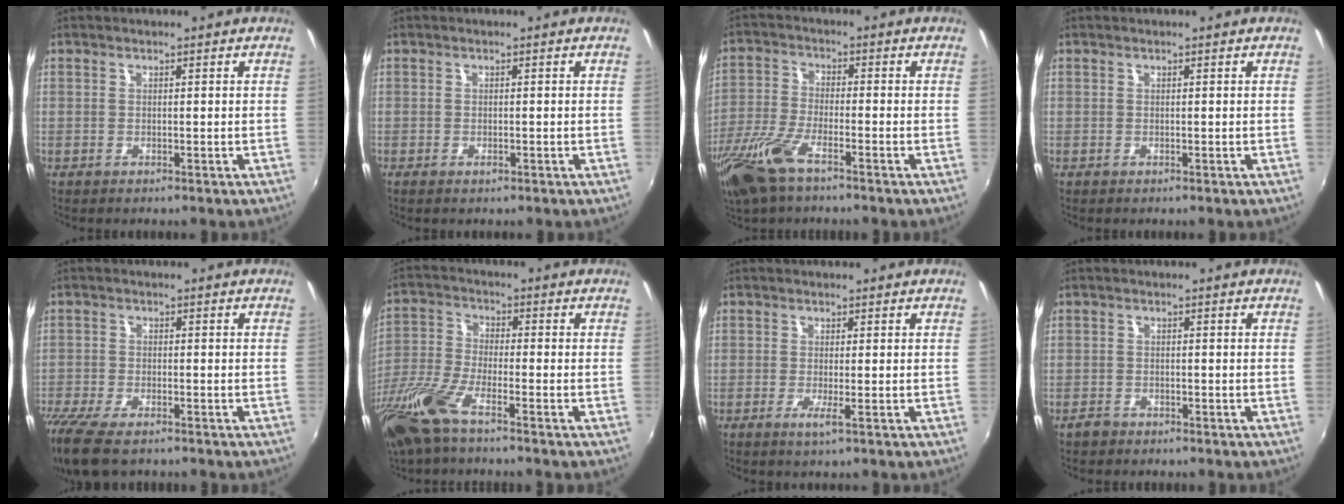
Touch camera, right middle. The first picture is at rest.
{"total": 0.9, "force": [-0.5, 0.4, 0.5], "torque": [-0.009, -0.002, -0.009]}
{"total": 11.2, "force": [-7.3, 3.3, 7.9], "torque": [-0.185, -0.023, -0.147]}
{"total": 0.0}
{"total": 10.9, "force": [-8.3, 3.4, 6.2], "torque": [-0.155, -0.049, -0.155]}
{"total": 12.1, "force": [-8.2, 2.7, 8.5], "torque": [-0.193, -0.031, -0.167]}
{"total": 1.9, "force": [-0.7, -0.3, 1.7], "torque": [-0.037, -0.008, -0.016]}
{"total": 1.7, "force": [-1.4, 0.8, 0.2], "torque": [-0.009, 0.000, -0.026]}